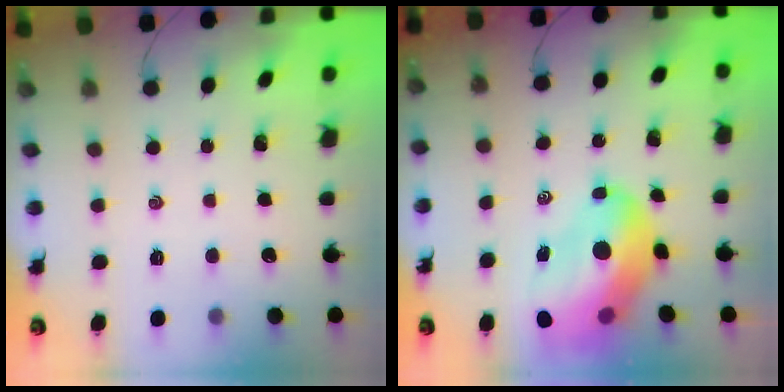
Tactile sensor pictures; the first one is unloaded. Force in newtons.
{"total": 16.6, "press": 16.0, "slide": 4.6}